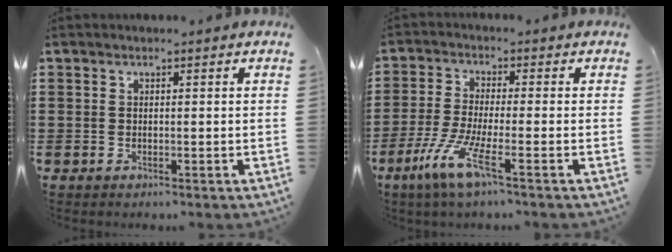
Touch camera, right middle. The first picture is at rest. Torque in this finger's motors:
{"motor_torque": [1.44, -0.05, 0.25, 0.11]}